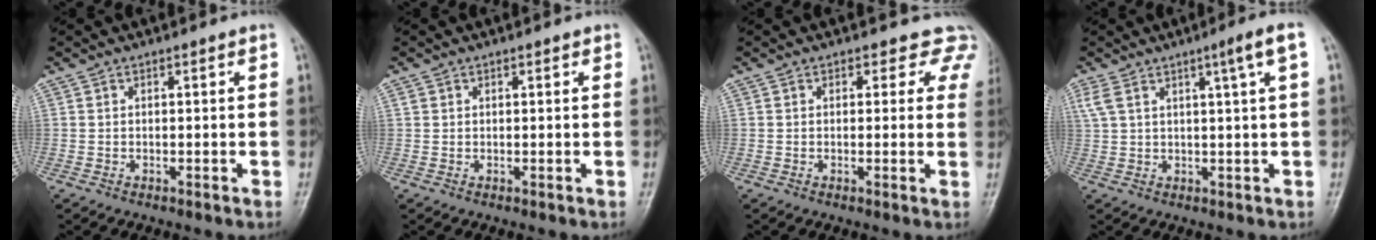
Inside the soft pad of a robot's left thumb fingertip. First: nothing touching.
{"total": 1.0, "force": [0.5, 0.8, 0.3], "torque": [0.006, -0.002, 0.007]}
{"total": 5.1, "force": [4.0, 3.2, 0.7], "torque": [0.039, -0.013, 0.018]}
{"total": 6.5, "force": [2.9, 0.1, 5.8], "torque": [-0.109, 0.004, 0.060]}